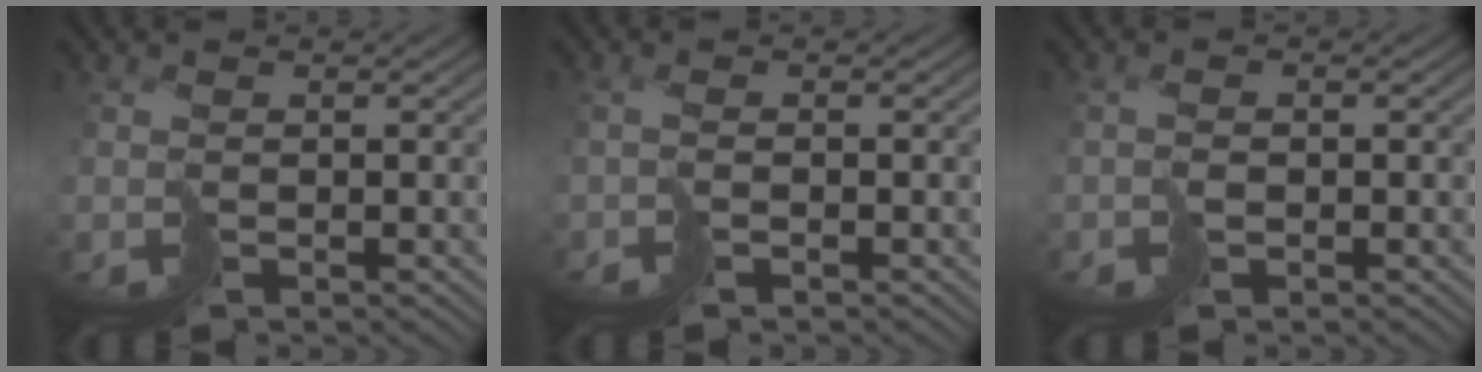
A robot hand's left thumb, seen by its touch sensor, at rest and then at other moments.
{"total": 1.3, "force": [-0.8, -0.2, 1.0], "torque": [-0.018, 0.008, -0.015]}
{"total": 1.4, "force": [-0.4, 0.7, 1.1], "torque": [-0.013, 0.007, -0.006]}